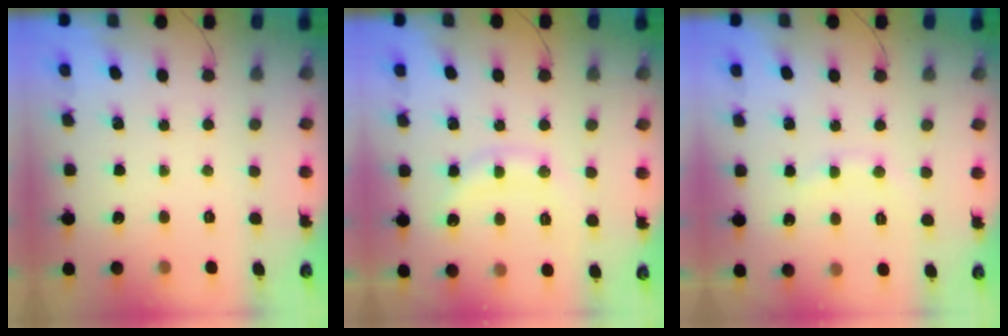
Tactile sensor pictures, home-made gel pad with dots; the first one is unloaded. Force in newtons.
{"total": 11.8, "press": 11.7, "slide": 0.8}
{"total": 6.5, "press": 6.3, "slide": 1.5}